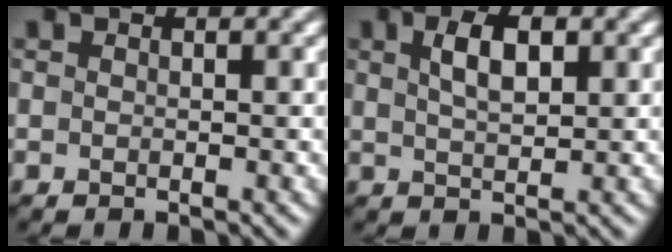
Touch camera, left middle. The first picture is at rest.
{"total": 3.3, "force": [1.3, 1.4, 2.8], "torque": [-0.052, 0.006, 0.025]}